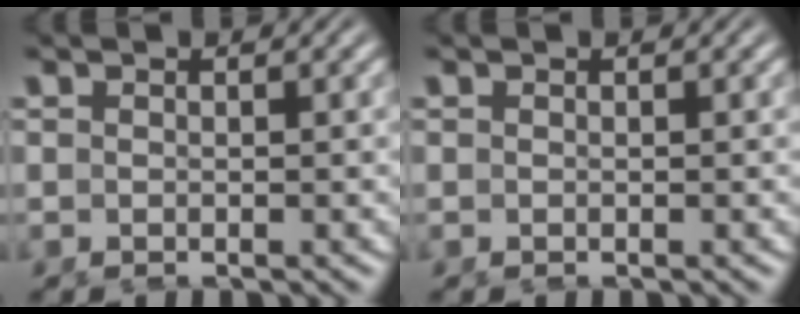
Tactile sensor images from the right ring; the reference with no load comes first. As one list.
[{"total": 0.0}]